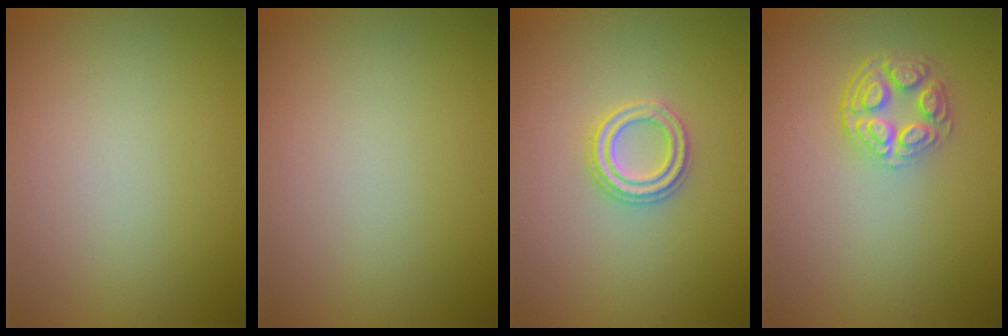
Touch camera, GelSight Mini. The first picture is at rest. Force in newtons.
{"total": 0.0}
{"total": 2.3, "press": 2.2, "slide": 0.4}
{"total": 4.5, "press": 3.4, "slide": 2.9}